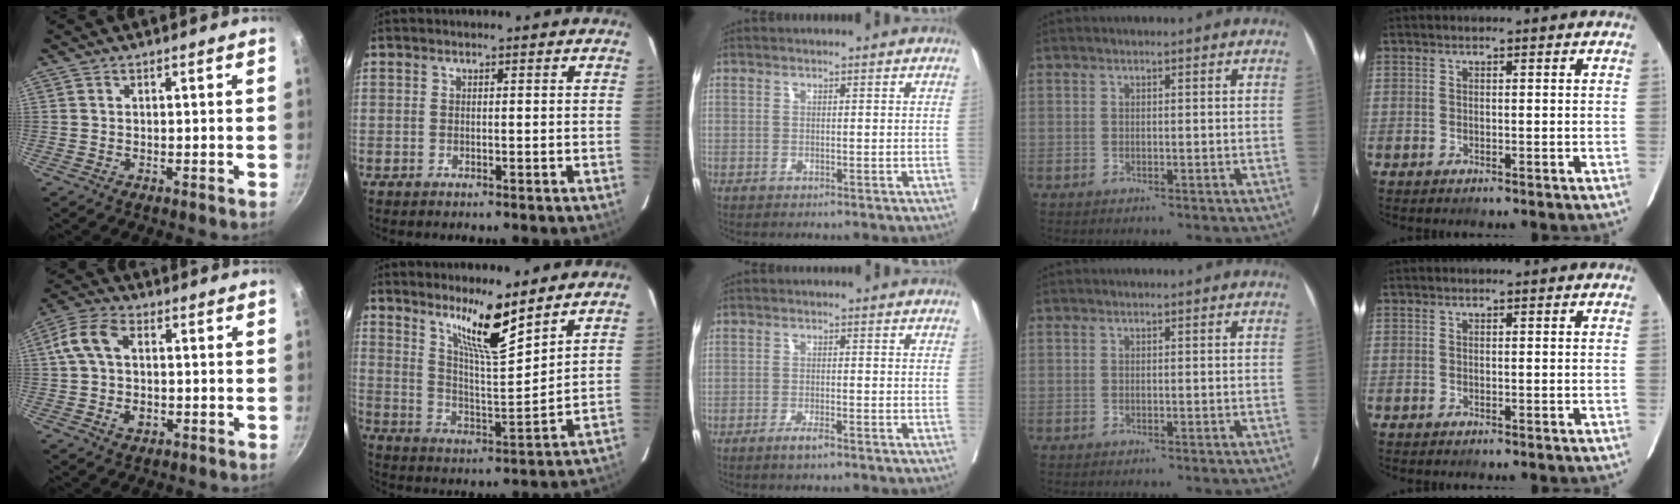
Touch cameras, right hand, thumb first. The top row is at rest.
{"thumb": {"total": 9.6, "force": [0.6, 6.4, 7.2], "torque": [-0.137, 0.019, 0.010]}, "index": {"total": 10.0, "force": [7.2, 0.4, 6.9], "torque": [-0.123, -0.018, 0.133]}, "middle": {"total": 2.2, "force": [-1.5, 0.3, 1.5], "torque": [-0.030, -0.002, -0.027]}}